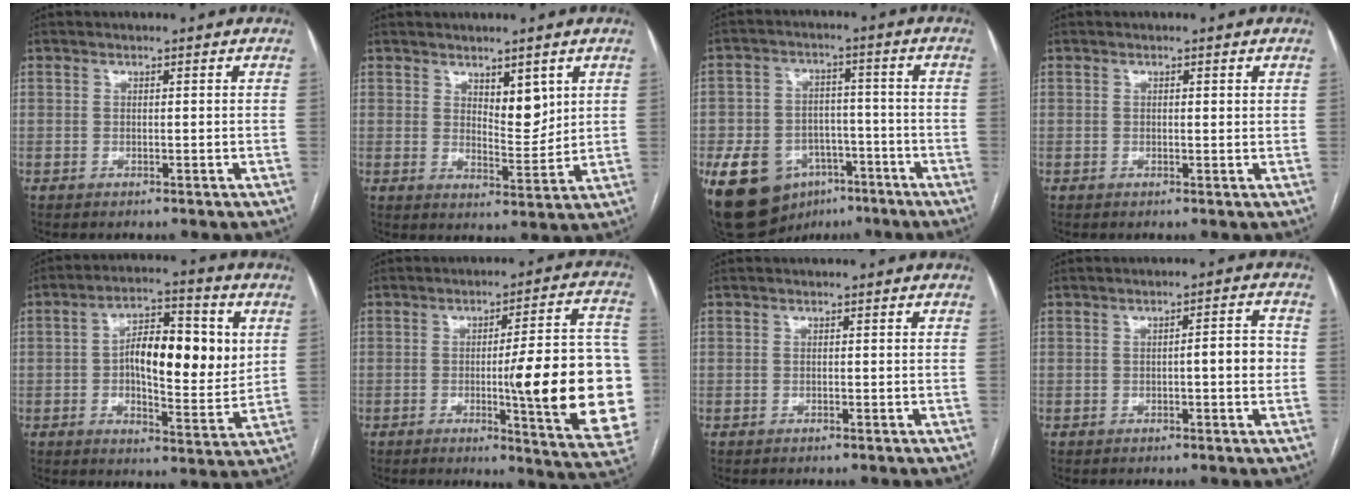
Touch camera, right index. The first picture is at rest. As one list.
[{"total": 5.0, "force": [2.5, 2.0, 3.9], "torque": [-0.062, -0.010, 0.046]}, {"total": 13.8, "force": [-7.1, 9.7, 6.8], "torque": [-0.121, 0.018, -0.106]}, {"total": 0.8, "force": [0.4, 0.3, 0.6], "torque": [-0.012, -0.001, 0.003]}, {"total": 14.1, "force": [2.0, 5.0, 13.0], "torque": [-0.203, 0.017, 0.029]}, {"total": 20.3, "force": [-2.8, 1.9, 20.0], "torque": [-0.172, 0.014, -0.024]}, {"total": 0.0}, {"total": 4.0, "force": [-0.4, 0.7, 3.9], "torque": [-0.052, 0.010, -0.006]}]